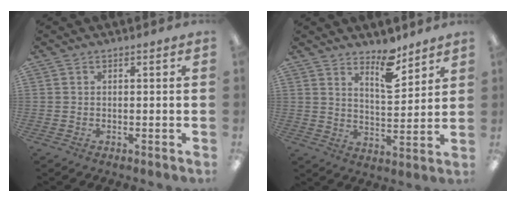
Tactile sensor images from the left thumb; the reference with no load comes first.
{"total": 9.1, "force": [7.1, 3.2, 4.7], "torque": [-0.055, -0.051, 0.118]}